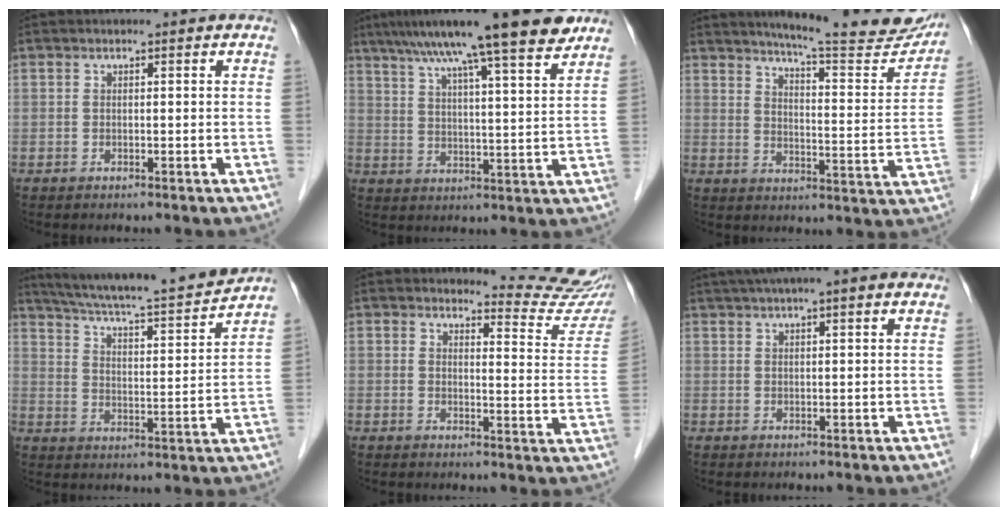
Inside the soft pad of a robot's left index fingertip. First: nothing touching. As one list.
[{"total": 18.3, "force": [14.0, 0.7, 11.8], "torque": [-0.188, 0.030, 0.200]}, {"total": 19.8, "force": [18.2, 1.9, 7.7], "torque": [-0.100, -0.064, 0.220]}, {"total": 18.1, "force": [16.6, -0.1, 7.2], "torque": [-0.123, -0.013, 0.247]}, {"total": 10.7, "force": [10.7, 0.5, 1.0], "torque": [0.000, -0.082, 0.102]}, {"total": 9.5, "force": [7.3, 0.6, 6.0], "torque": [-0.097, 0.040, 0.101]}]